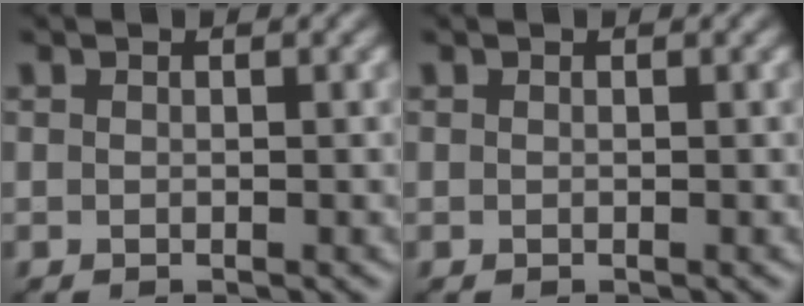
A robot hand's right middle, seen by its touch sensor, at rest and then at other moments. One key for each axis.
{"total": 0.0}